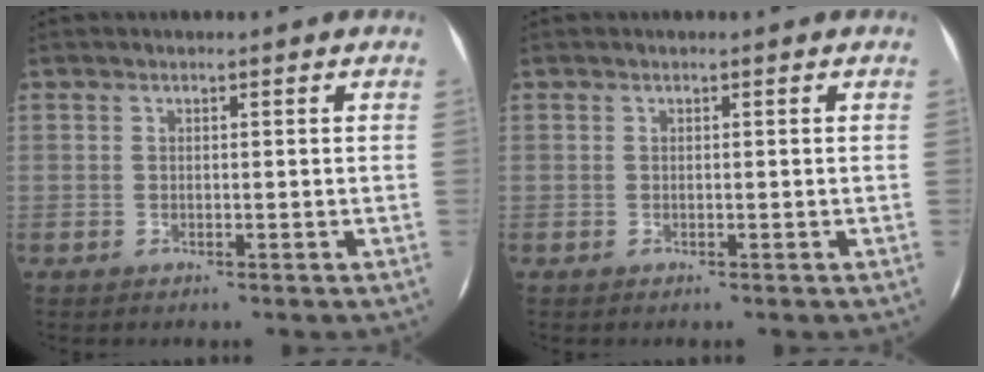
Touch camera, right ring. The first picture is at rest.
{"total": 0.0}